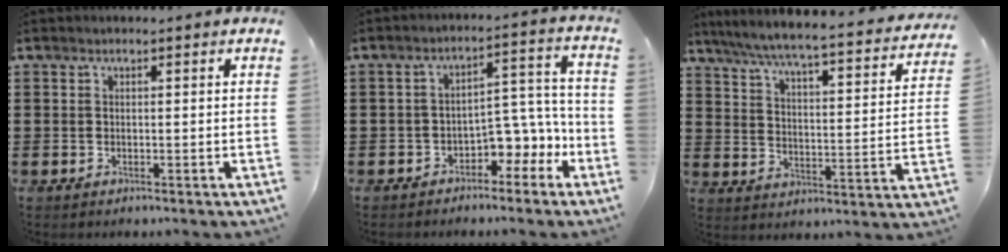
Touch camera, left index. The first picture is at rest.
{"total": 5.6, "force": [-3.7, 2.8, 3.1], "torque": [-0.058, 0.004, -0.072]}
{"total": 5.5, "force": [5.0, -0.3, 2.1], "torque": [-0.067, -0.043, 0.078]}